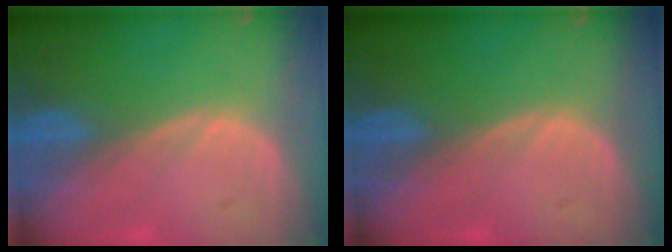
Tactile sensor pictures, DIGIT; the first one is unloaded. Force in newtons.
{"total": 0.0}